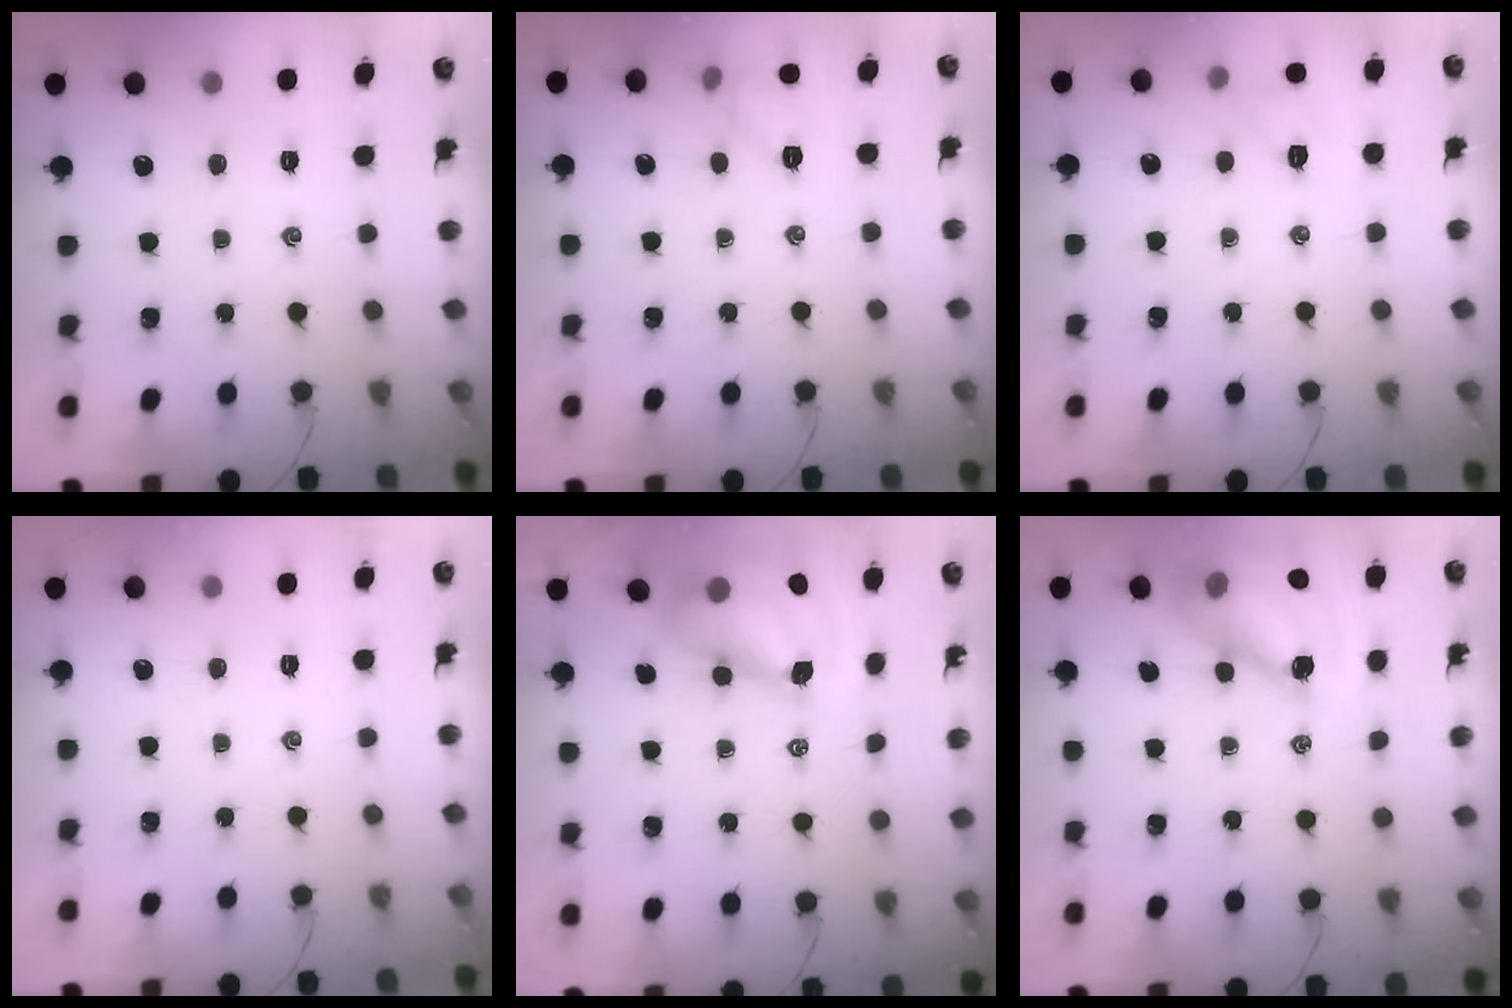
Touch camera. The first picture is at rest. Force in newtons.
{"total": 6.3, "press": 6.1, "slide": 1.8}
{"total": 6.4, "press": 6.2, "slide": 1.5}
{"total": 0.0}
{"total": 10.3, "press": 10.0, "slide": 2.5}
{"total": 13.8, "press": 13.2, "slide": 4.1}